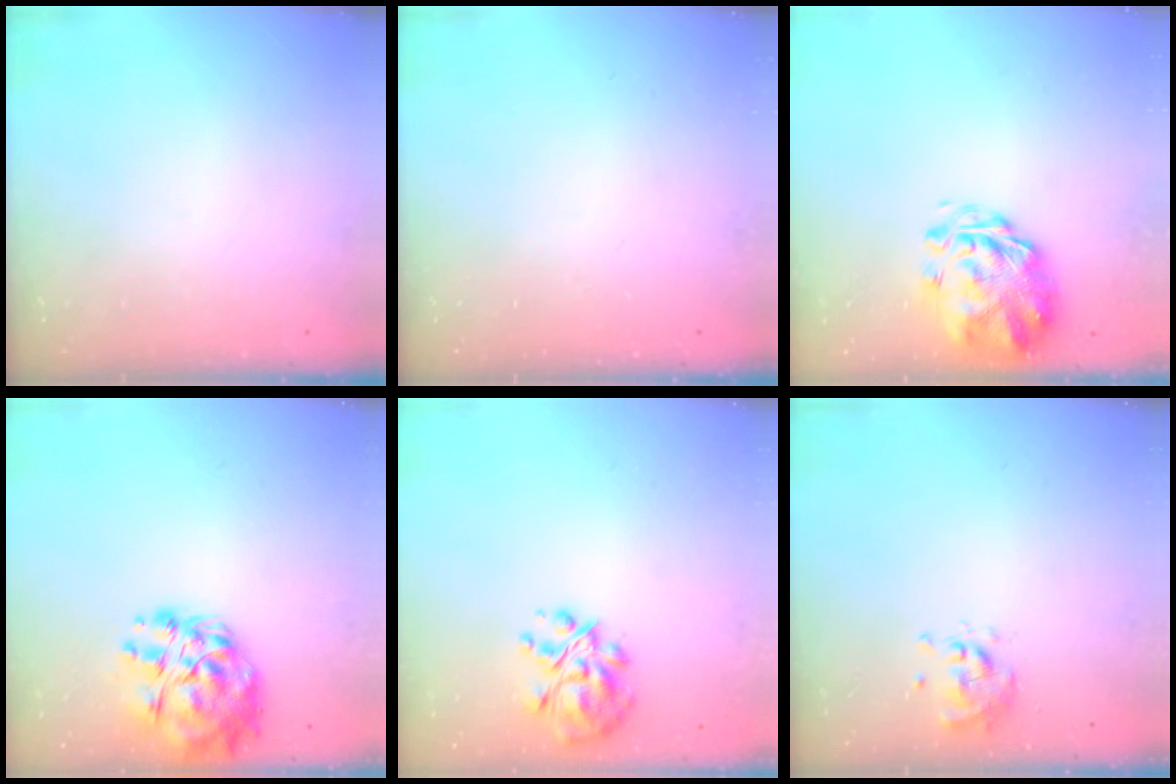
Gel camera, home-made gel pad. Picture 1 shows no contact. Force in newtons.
{"total": 0.0}
{"total": 3.0, "press": 2.5, "slide": 1.7}
{"total": 14.4, "press": 13.9, "slide": 3.6}
{"total": 10.6, "press": 10.0, "slide": 3.5}
{"total": 0.6, "press": 0.5, "slide": 0.2}